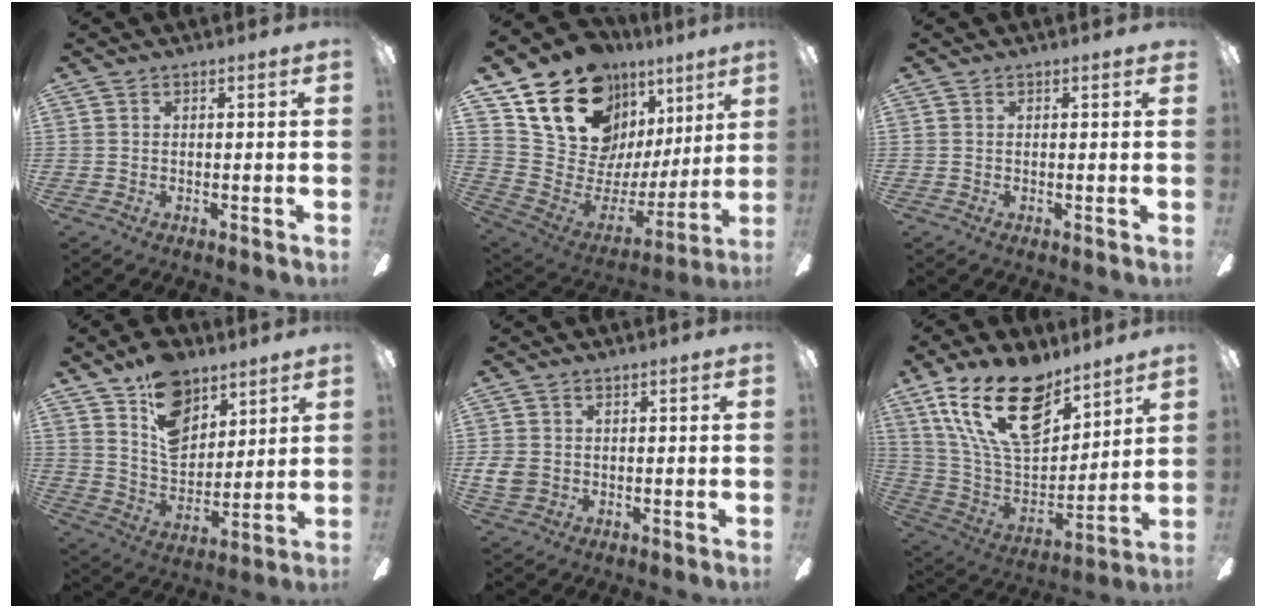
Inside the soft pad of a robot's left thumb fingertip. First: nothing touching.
{"total": 20.4, "force": [13.6, 12.4, 8.9], "torque": [-0.160, -0.088, 0.262]}
{"total": 0.0}
{"total": 15.0, "force": [9.5, 9.2, 7.1], "torque": [-0.112, -0.045, 0.177]}
{"total": 4.4, "force": [-0.1, 3.6, 2.5], "torque": [-0.065, 0.002, -0.004]}
{"total": 24.2, "force": [14.6, 12.2, 15.0], "torque": [-0.287, -0.075, 0.261]}